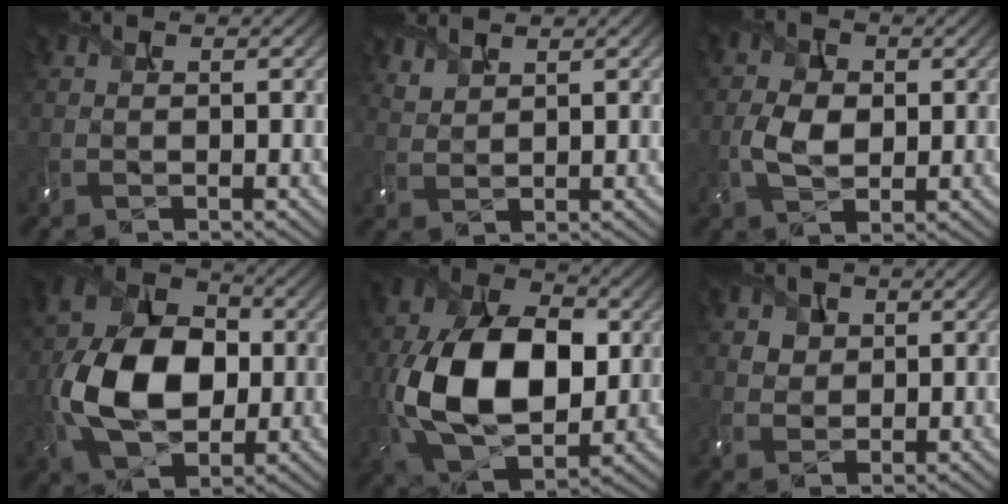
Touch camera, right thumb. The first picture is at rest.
{"total": 2.2, "force": [2.2, 0.3, 0.4], "torque": [-0.013, 0.007, 0.050]}
{"total": 3.5, "force": [-0.6, 2.6, 2.3], "torque": [-0.054, -0.002, -0.011]}
{"total": 13.3, "force": [-1.6, 9.0, 9.6], "torque": [-0.204, 0.004, -0.034]}
{"total": 14.9, "force": [-0.7, 9.7, 11.3], "torque": [-0.230, 0.000, -0.010]}
{"total": 1.9, "force": [0.8, 1.7, 0.1], "torque": [-0.008, -0.001, 0.022]}